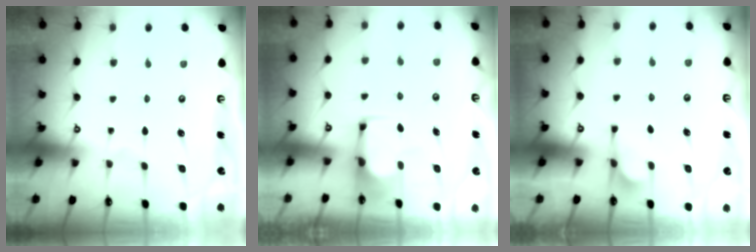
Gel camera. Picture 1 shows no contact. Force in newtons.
{"total": 1.9, "press": 1.6, "slide": 1.0}
{"total": 2.4, "press": 2.2, "slide": 1.0}